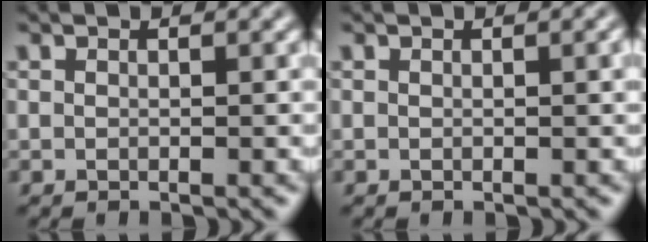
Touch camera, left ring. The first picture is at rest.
{"total": 0.8, "force": [0.1, 0.1, 0.8], "torque": [-0.009, 0.002, 0.002]}